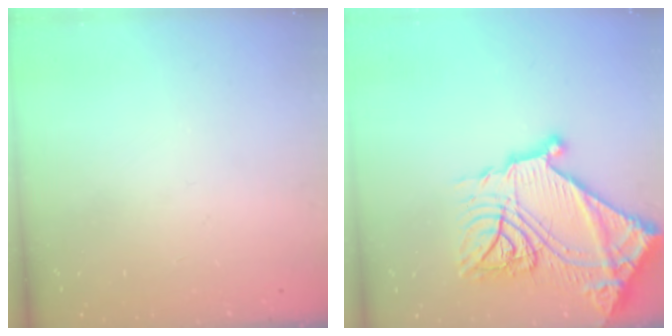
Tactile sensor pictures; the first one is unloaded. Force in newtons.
{"total": 28.8, "press": 28.7, "slide": 2.7}